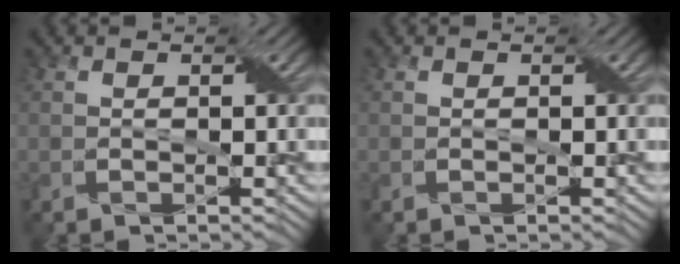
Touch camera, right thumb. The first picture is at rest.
{"total": 0.0}